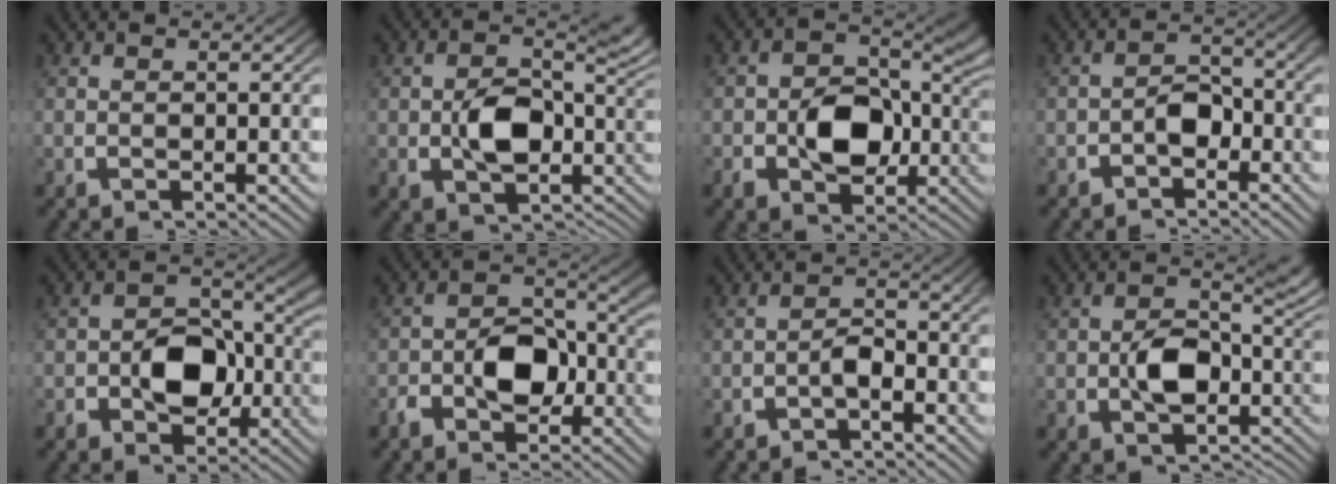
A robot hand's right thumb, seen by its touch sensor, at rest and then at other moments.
{"total": 7.3, "force": [-0.2, 4.6, 5.7], "torque": [-0.096, -0.020, 0.008]}
{"total": 7.7, "force": [-0.8, 5.4, 5.4], "torque": [-0.085, -0.026, -0.005]}
{"total": 3.2, "force": [-1.5, 2.0, 2.0], "torque": [-0.037, -0.018, -0.019]}
{"total": 6.2, "force": [-0.9, 4.6, 4.2], "torque": [-0.067, -0.019, -0.010]}
{"total": 5.7, "force": [-1.5, 3.9, 4.0], "torque": [-0.068, -0.019, -0.021]}
{"total": 2.6, "force": [-1.6, 1.3, 1.6], "torque": [-0.033, -0.015, -0.021]}
{"total": 6.8, "force": [-1.0, 4.1, 5.3], "torque": [-0.087, -0.017, -0.006]}